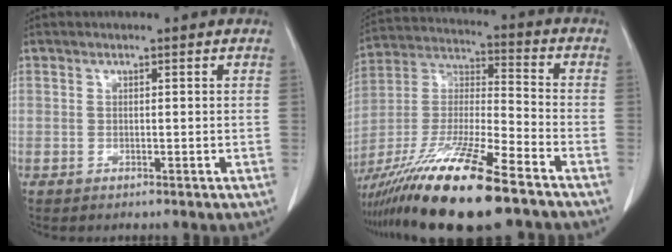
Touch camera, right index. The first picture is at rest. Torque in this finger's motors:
{"motor_torque": [1.18, -0.96, 1.05, 0.21]}